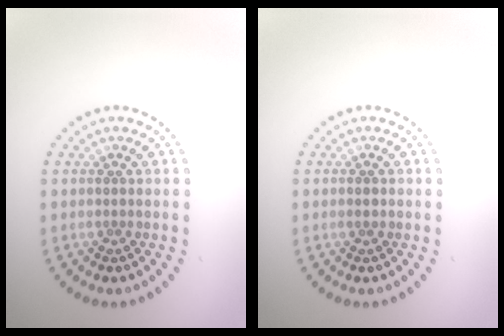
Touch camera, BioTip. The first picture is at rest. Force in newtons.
{"total": 0.9, "press": 0.9, "slide": 0.1}